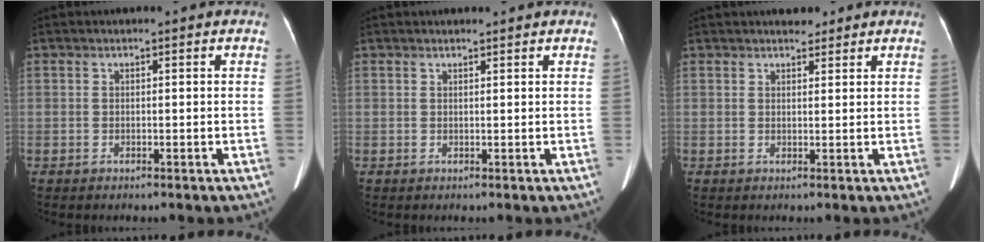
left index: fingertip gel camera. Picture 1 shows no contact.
{"total": 1.8, "force": [1.7, 0.2, 0.7], "torque": [-0.008, 0.013, 0.026]}
{"total": 2.7, "force": [2.3, 1.0, 0.9], "torque": [-0.011, 0.005, 0.033]}